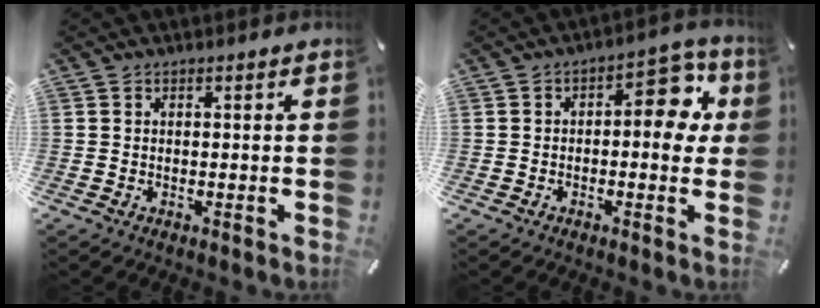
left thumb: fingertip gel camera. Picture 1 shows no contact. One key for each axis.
{"total": 9.9, "fx": 1.3, "fy": 5.2, "fz": 8.3, "tx": -0.091, "ty": -0.011, "tz": 0.011}